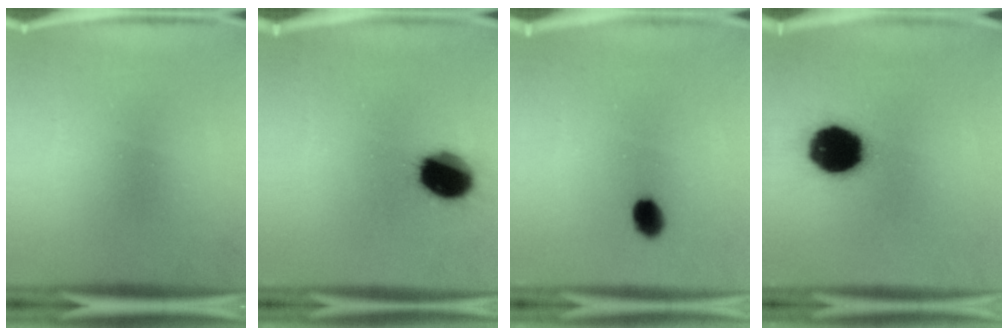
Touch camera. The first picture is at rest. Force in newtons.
{"total": 13.9}
{"total": 3.9}
{"total": 16.9}